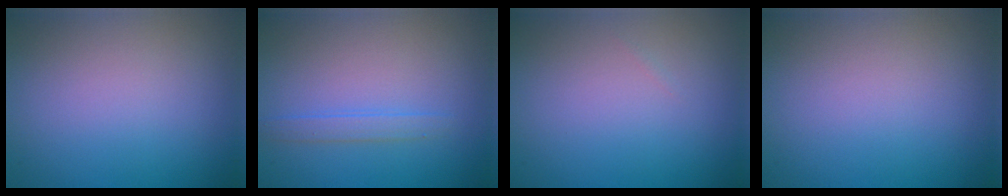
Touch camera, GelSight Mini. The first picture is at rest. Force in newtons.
{"total": 1.4, "press": 1.4, "slide": 0.1}
{"total": 0.0}
{"total": 0.0}